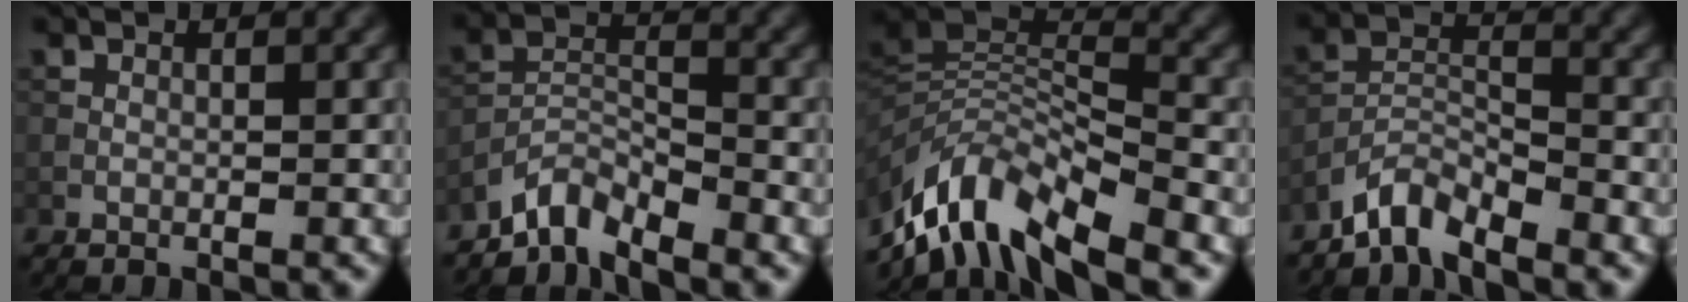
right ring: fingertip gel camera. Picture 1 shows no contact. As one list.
[{"total": 3.5, "force": [-3.2, 0.9, 1.2], "torque": [-0.019, 0.004, -0.074]}, {"total": 10.2, "force": [-6.9, 3.5, 6.7], "torque": [-0.124, 0.008, -0.137]}, {"total": 3.7, "force": [-3.3, 1.0, 1.4], "torque": [-0.025, 0.003, -0.077]}]